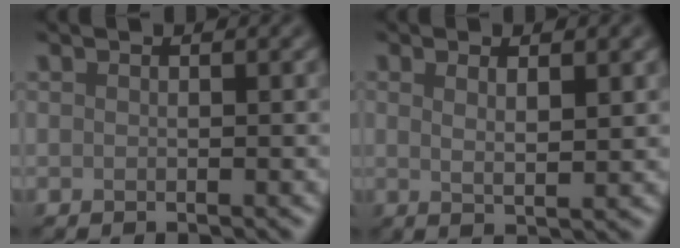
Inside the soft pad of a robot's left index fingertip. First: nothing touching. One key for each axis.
{"total": 3.1, "fx": 1.2, "fy": 0.8, "fz": 2.7, "tx": -0.034, "ty": 0.001, "tz": 0.014}